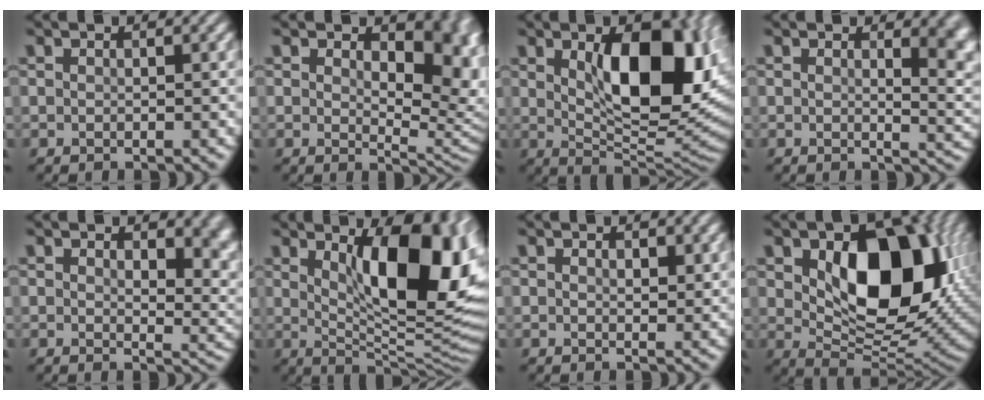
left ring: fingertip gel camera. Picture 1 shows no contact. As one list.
[{"total": 7.8, "force": [2.3, 4.4, 6.1], "torque": [-0.082, -0.019, 0.042]}, {"total": 12.2, "force": [2.5, 5.5, 10.6], "torque": [-0.145, -0.003, 0.045]}, {"total": 4.7, "force": [1.8, 1.9, 3.9], "torque": [-0.022, -0.006, 0.029]}, {"total": 5.3, "force": [2.0, 2.9, 4.0], "torque": [-0.041, -0.017, 0.039]}, {"total": 13.6, "force": [3.5, 5.3, 12.0], "torque": [-0.147, -0.002, 0.053]}, {"total": 1.3, "force": [0.7, 0.7, 0.8], "torque": [-0.010, -0.004, 0.015]}, {"total": 12.4, "force": [2.6, 7.5, 9.6], "torque": [-0.137, -0.008, 0.052]}]